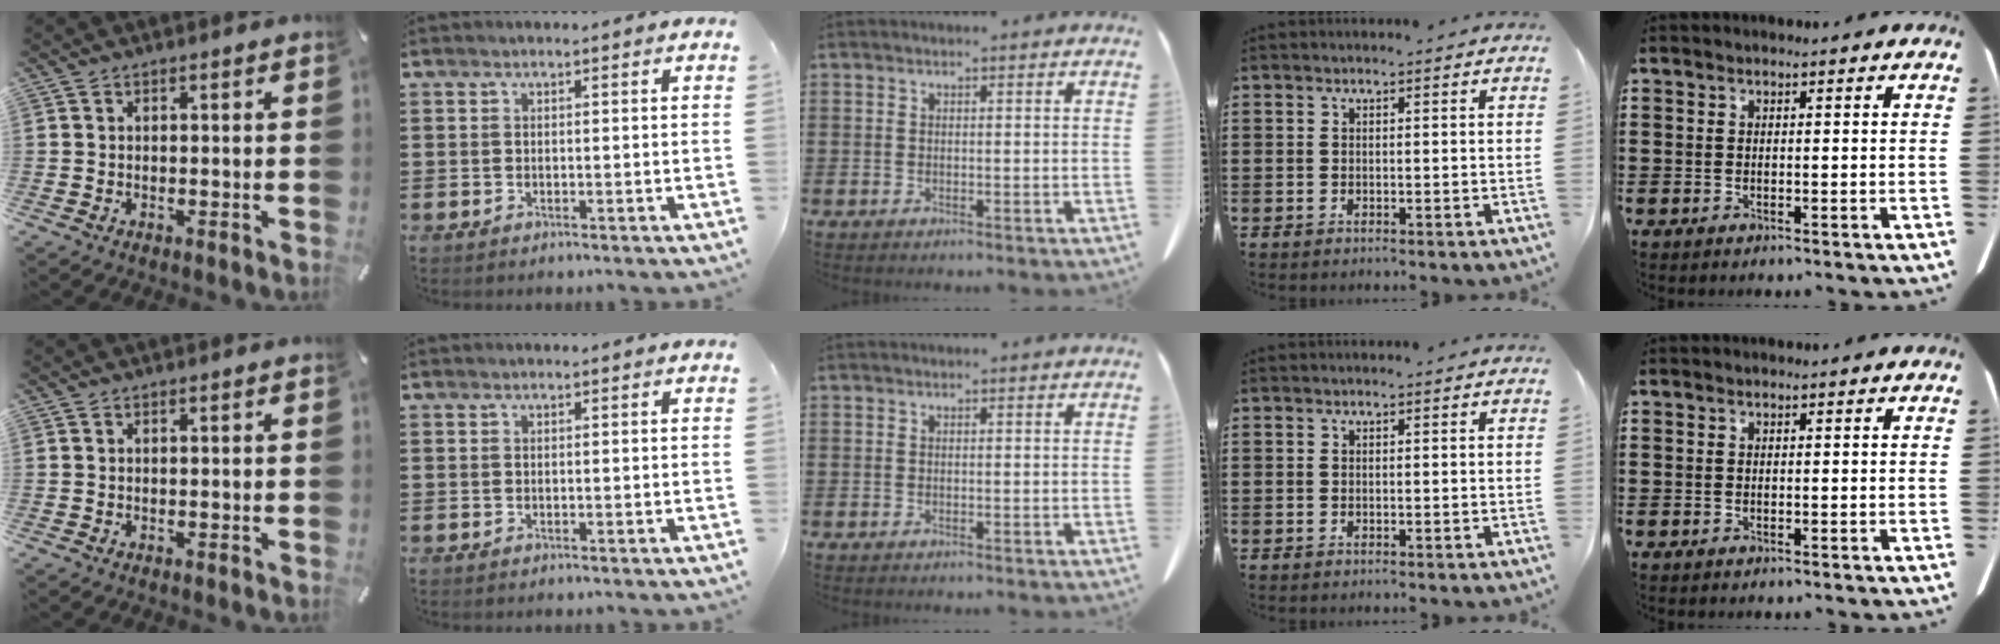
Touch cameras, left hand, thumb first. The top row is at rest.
{}